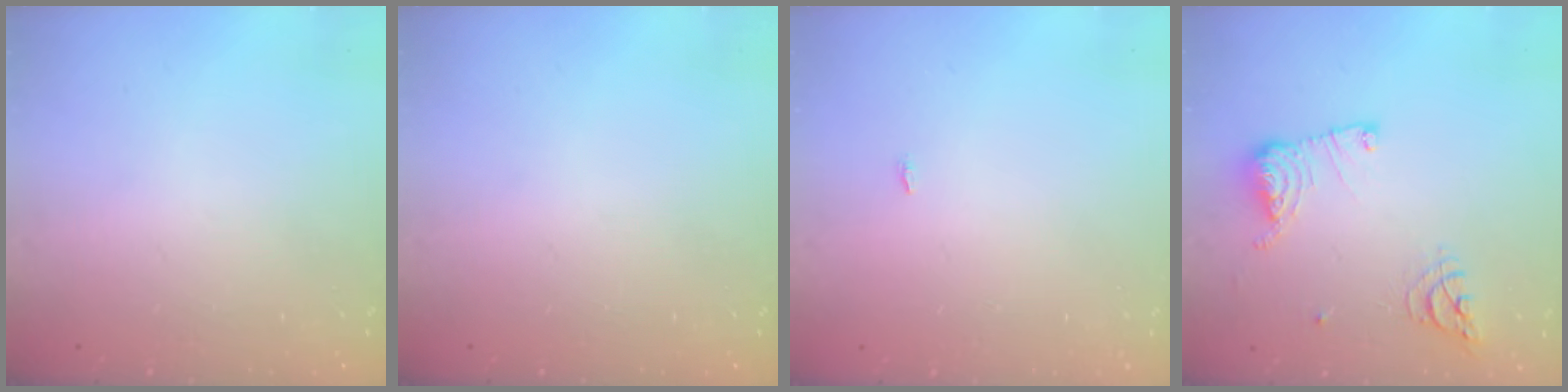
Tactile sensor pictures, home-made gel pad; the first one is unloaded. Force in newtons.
{"total": 0.0}
{"total": 4.2, "press": 1.6, "slide": 3.9}
{"total": 12.5, "press": 12.4, "slide": 1.2}